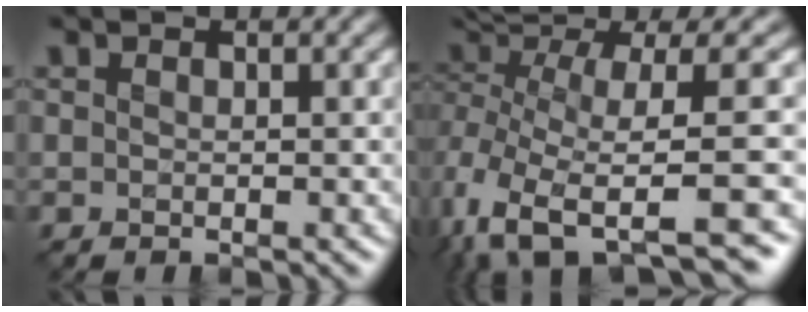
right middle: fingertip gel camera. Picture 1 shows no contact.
{"total": 10.4, "force": [-2.6, 3.7, 9.4], "torque": [-0.190, -0.004, -0.020]}